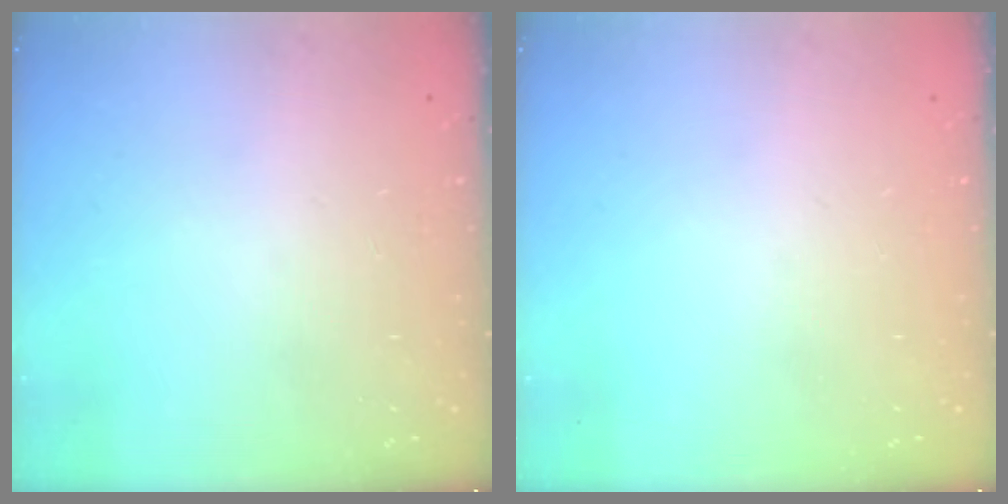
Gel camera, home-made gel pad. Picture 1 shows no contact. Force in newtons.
{"total": 0.0}